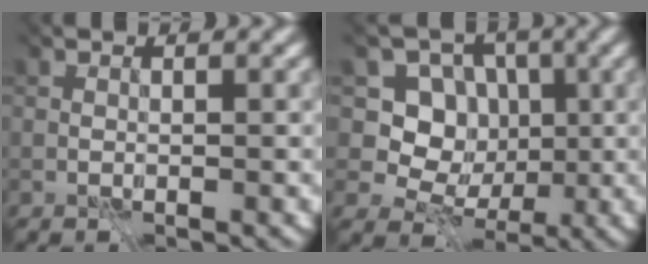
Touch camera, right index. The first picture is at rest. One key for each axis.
{"total": 3.8, "fx": -1.2, "fy": 3.5, "fz": 1.0, "tx": -0.006, "ty": -0.016, "tz": -0.020}